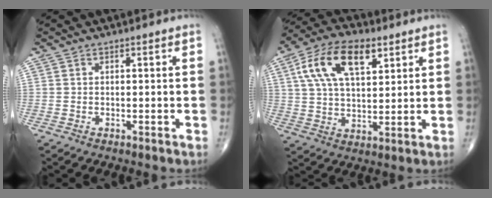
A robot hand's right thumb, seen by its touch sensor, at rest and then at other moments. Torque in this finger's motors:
{"motor_torque": [-0.15, 0.49, 0.64, 0.21, 0.21]}